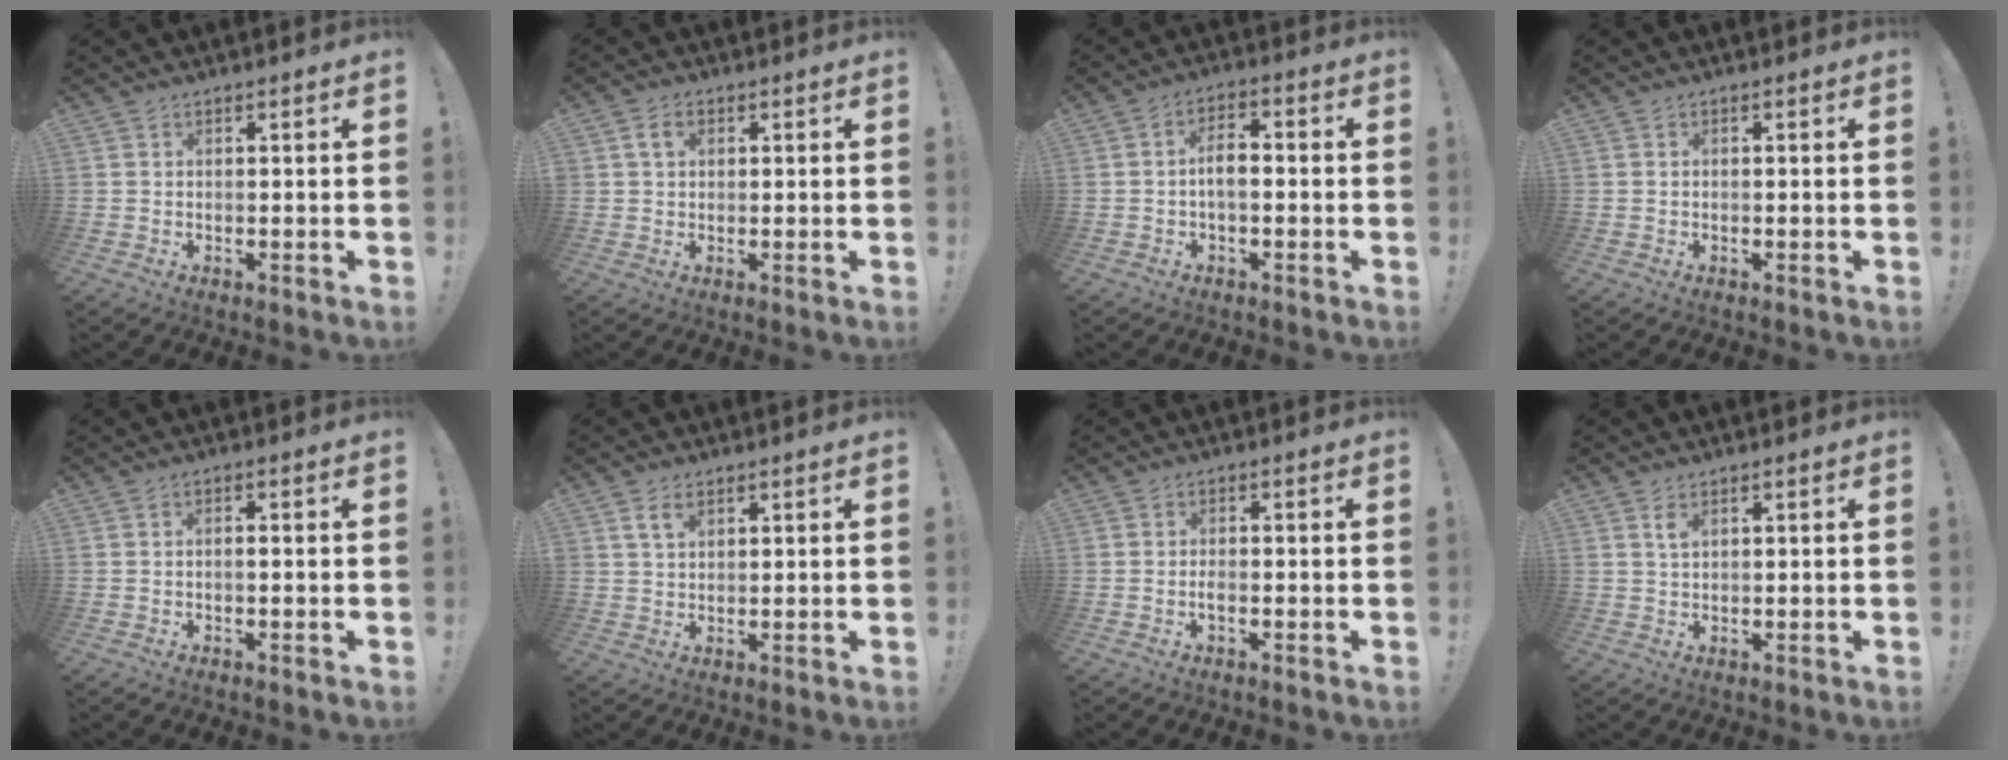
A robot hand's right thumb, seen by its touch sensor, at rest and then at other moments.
{"total": 3.2, "force": [1.2, 2.2, 2.1], "torque": [-0.033, 0.003, 0.020]}
{"total": 5.9, "force": [-0.9, 2.6, 5.2], "torque": [-0.097, 0.007, -0.018]}
{"total": 0.0}
{"total": 1.3, "force": [-0.7, -0.1, 1.1], "torque": [-0.026, 0.004, -0.012]}
{"total": 3.4, "force": [1.9, 1.6, 2.2], "torque": [-0.038, -0.004, 0.034]}
{"total": 1.6, "force": [-0.8, 0.4, 1.4], "torque": [-0.032, 0.005, -0.013]}
{"total": 2.1, "force": [1.0, 0.9, 1.6], "torque": [-0.025, -0.002, 0.016]}